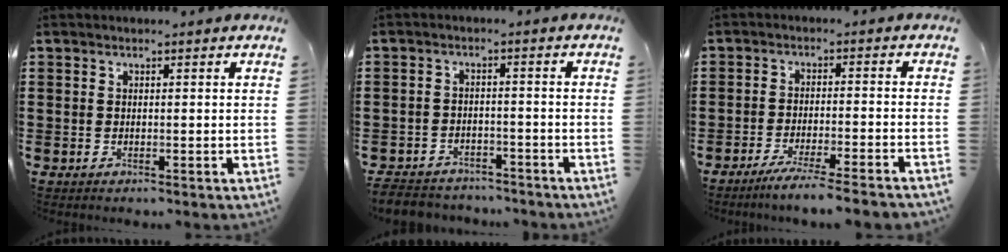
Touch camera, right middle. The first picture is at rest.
{"total": 3.4, "force": [-3.4, 0.7, -0.1], "torque": [-0.011, -0.002, -0.074]}
{"total": 4.6, "force": [-4.1, -0.5, 1.9], "torque": [-0.036, -0.014, -0.077]}